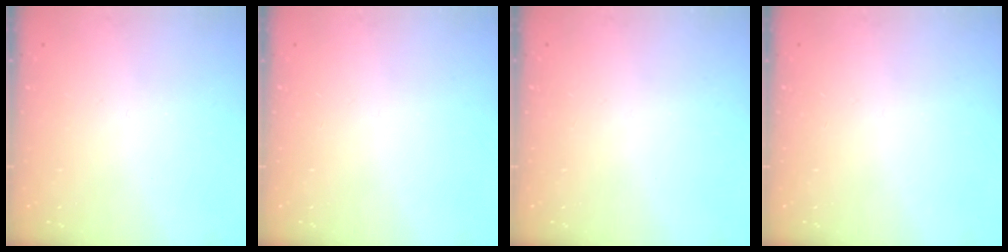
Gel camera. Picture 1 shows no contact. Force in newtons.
{"total": 0.0}
{"total": 0.0}
{"total": 0.0}